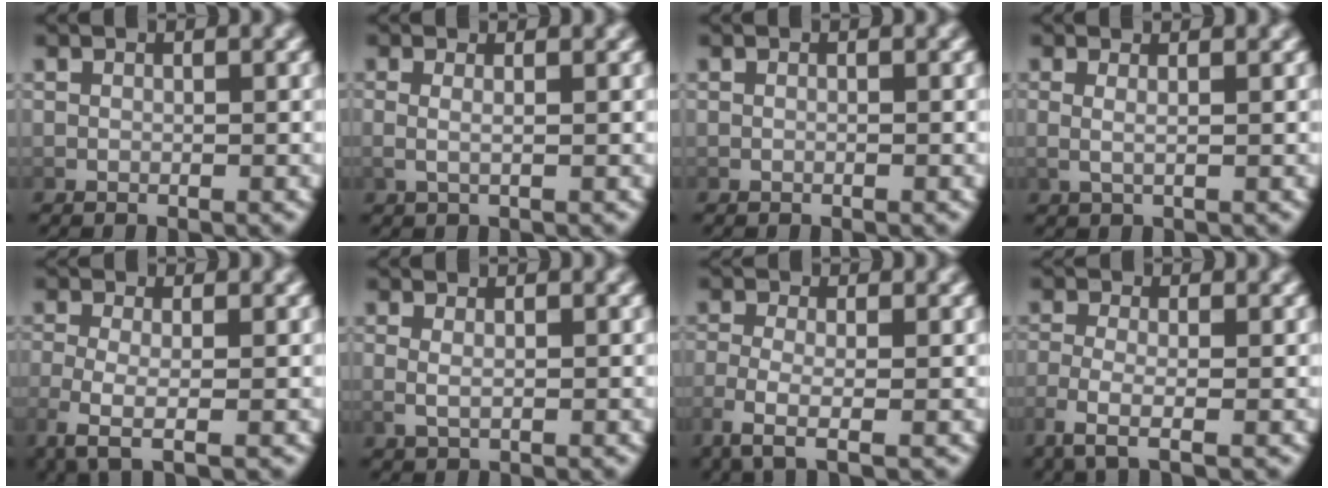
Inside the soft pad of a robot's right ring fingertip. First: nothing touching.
{"total": 1.4, "force": [0.4, 0.3, 1.4], "torque": [-0.037, -0.007, 0.011]}
{"total": 0.0}
{"total": 1.7, "force": [0.7, 0.4, 1.5], "torque": [-0.034, -0.006, 0.016]}
{"total": 3.6, "force": [-0.8, 1.1, 3.3], "torque": [-0.079, -0.014, -0.006]}
{"total": 1.2, "force": [0.2, 0.5, 1.1], "torque": [-0.031, -0.008, 0.010]}
{"total": 3.4, "force": [-1.1, 0.9, 3.1], "torque": [-0.076, -0.015, -0.013]}
{"total": 3.1, "force": [-1.2, 0.7, 2.8], "torque": [-0.071, -0.013, -0.017]}